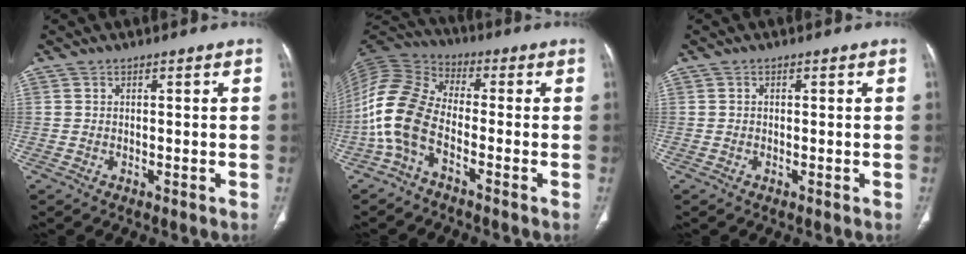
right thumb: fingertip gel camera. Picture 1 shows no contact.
{"total": 11.8, "force": [-3.9, 6.2, 9.2], "torque": [-0.208, 0.043, -0.091]}
{"total": 0.0}